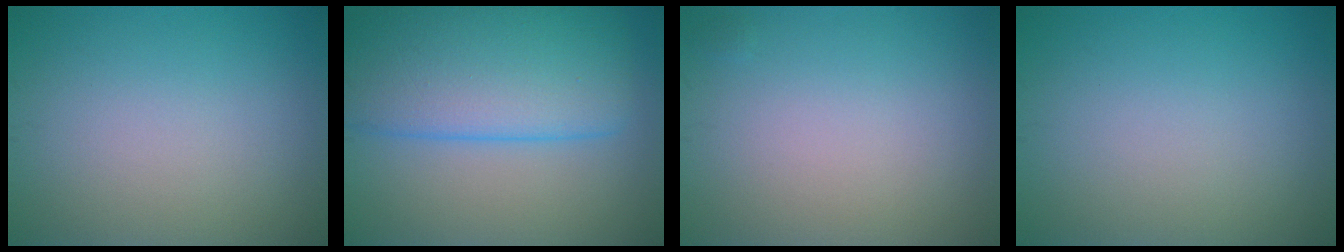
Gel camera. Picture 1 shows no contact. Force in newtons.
{"total": 9.3, "press": 9.3, "slide": 0.5}
{"total": 0.0}
{"total": 0.0}